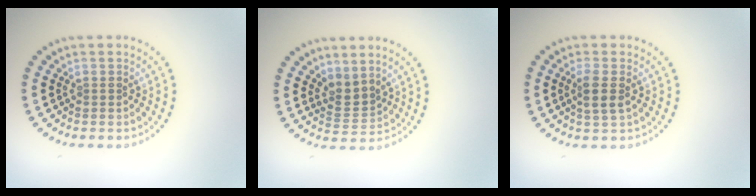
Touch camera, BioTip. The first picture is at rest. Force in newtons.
{"total": 2.2, "press": 1.6, "slide": 1.6}
{"total": 2.0, "press": 1.7, "slide": 0.9}